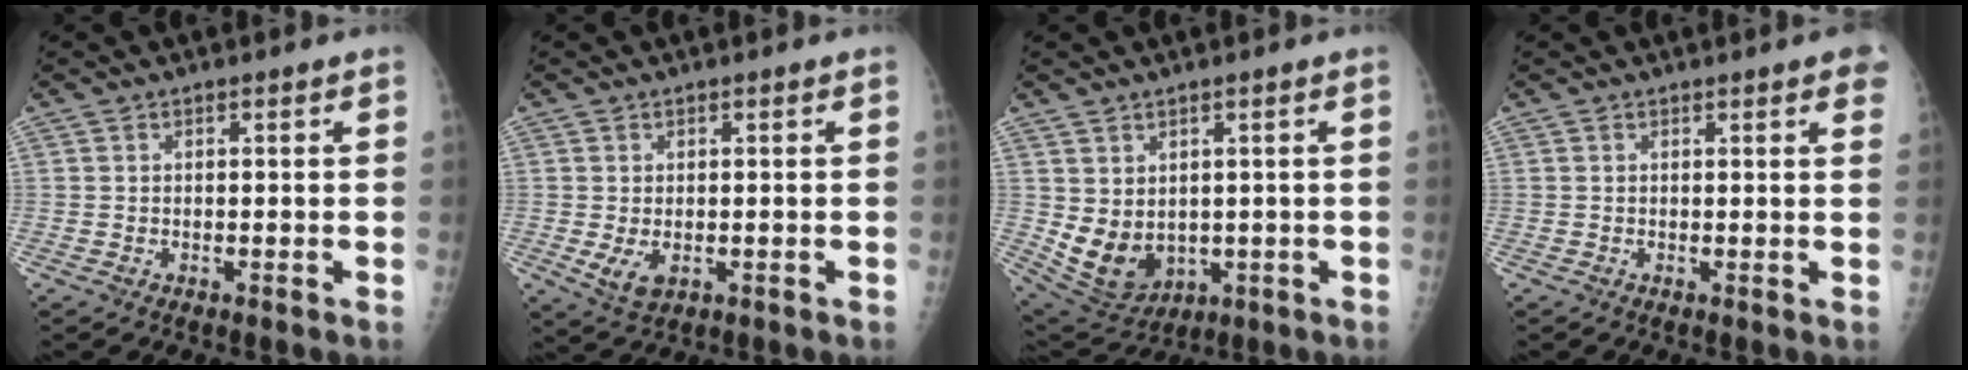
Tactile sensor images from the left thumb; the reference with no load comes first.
{"total": 4.2, "force": [-0.6, 2.6, 3.2], "torque": [-0.054, -0.011, -0.001]}
{"total": 9.7, "force": [-0.1, 7.2, 6.4], "torque": [-0.099, -0.013, 0.031]}
{"total": 3.8, "force": [2.4, 0.8, 2.9], "torque": [-0.023, 0.002, 0.021]}